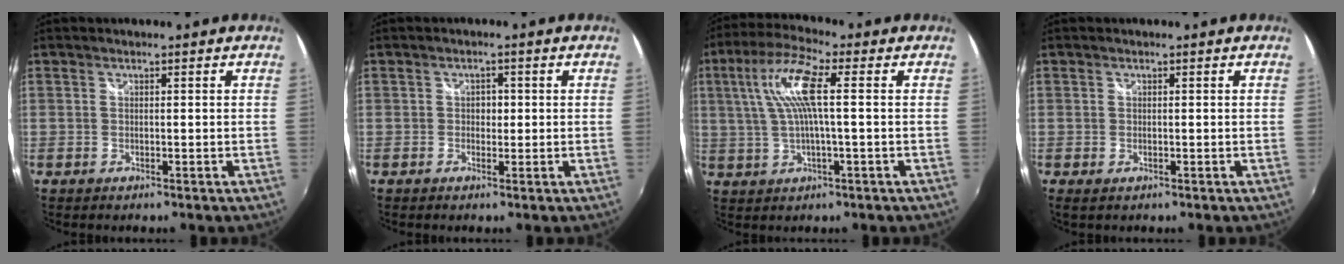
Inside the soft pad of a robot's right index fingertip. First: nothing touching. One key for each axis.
{"total": 1.7, "fx": -0.1, "fy": 1.5, "fz": 0.9, "tx": -0.010, "ty": 0.004, "tz": -0.004}
{"total": 10.2, "fx": 1.8, "fy": 1.7, "fz": 9.9, "tx": -0.188, "ty": 0.013, "tz": 0.038}
{"total": 0.9, "fx": -0.1, "fy": 0.6, "fz": 0.7, "tx": -0.015, "ty": -0.003, "tz": -0.002}